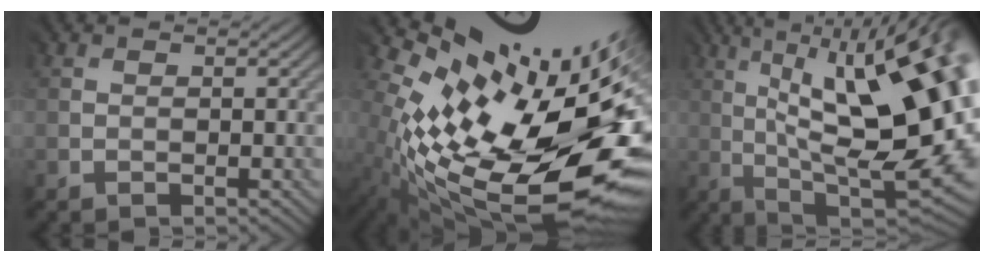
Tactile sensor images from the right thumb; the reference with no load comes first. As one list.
[{"total": 16.9, "force": [-0.2, 7.9, 15.0], "torque": [-0.243, -0.041, 0.017]}, {"total": 19.2, "force": [2.7, 6.6, 17.9], "torque": [-0.257, 0.020, 0.040]}]